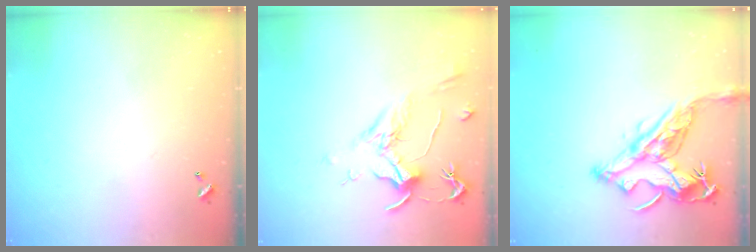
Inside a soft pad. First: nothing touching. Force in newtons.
{"total": 2.1, "press": 2.0, "slide": 0.8}
{"total": 16.2, "press": 16.1, "slide": 2.1}